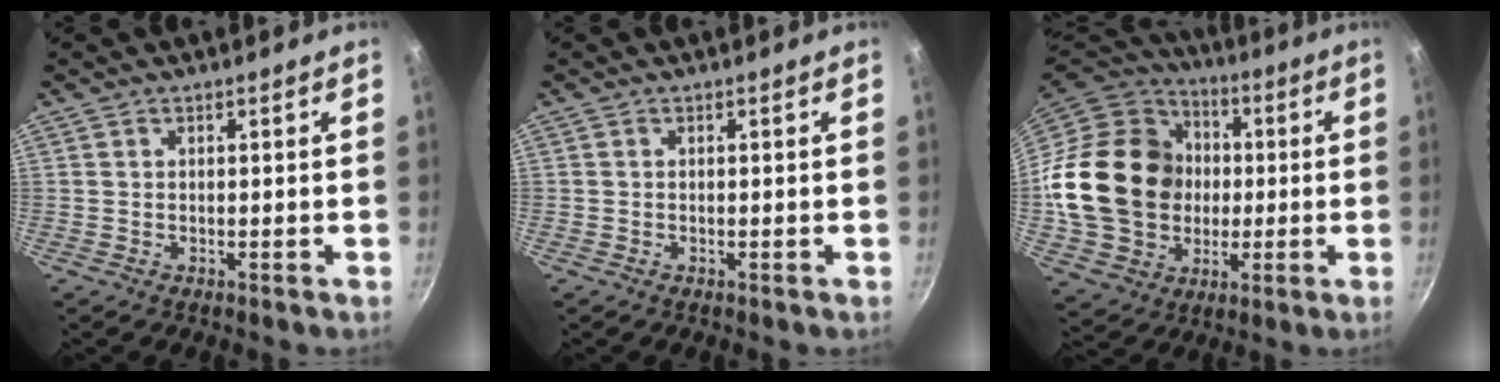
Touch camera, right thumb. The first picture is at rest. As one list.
[{"total": 0.0}, {"total": 25.4, "force": [0.1, 21.0, 14.2], "torque": [-0.238, 0.029, 0.015]}]